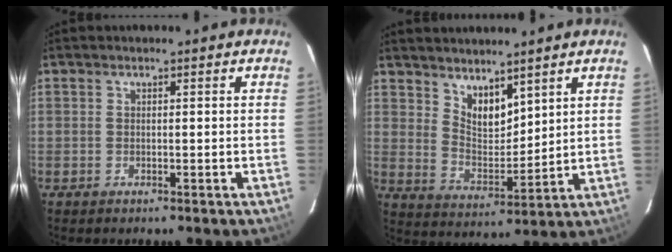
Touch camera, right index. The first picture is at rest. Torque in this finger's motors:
{"motor_torque": [0.00, 0.15, 0.01, 0.00]}